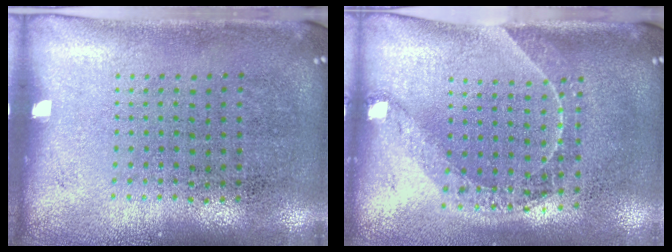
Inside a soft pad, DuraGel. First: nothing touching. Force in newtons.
{"total": 1.4, "press": 1.2, "slide": 0.7}